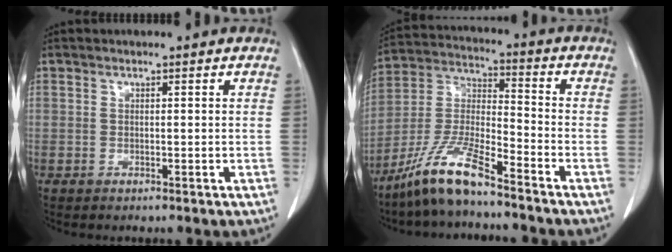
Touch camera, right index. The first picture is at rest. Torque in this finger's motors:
{"motor_torque": [0.73, -0.68, 0.51, 0.12]}